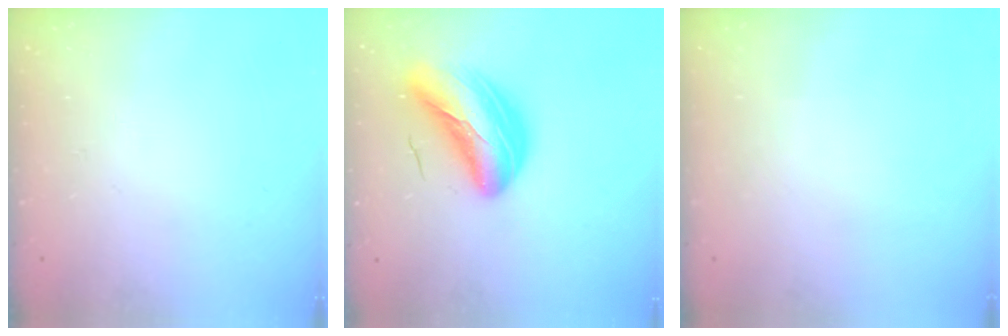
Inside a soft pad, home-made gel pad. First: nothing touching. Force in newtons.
{"total": 11.0, "press": 10.5, "slide": 3.3}
{"total": 0.0}